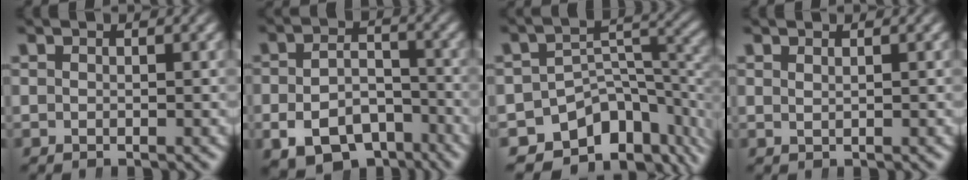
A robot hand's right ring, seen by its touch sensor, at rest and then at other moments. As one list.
[{"total": 8.1, "force": [-4.8, 5.4, 3.7], "torque": [-0.041, -0.029, -0.072]}, {"total": 12.0, "force": [-5.7, 8.3, 6.6], "torque": [-0.091, -0.026, -0.086]}, {"total": 1.1, "force": [0.7, -0.9, 0.0], "torque": [0.008, -0.003, 0.019]}]